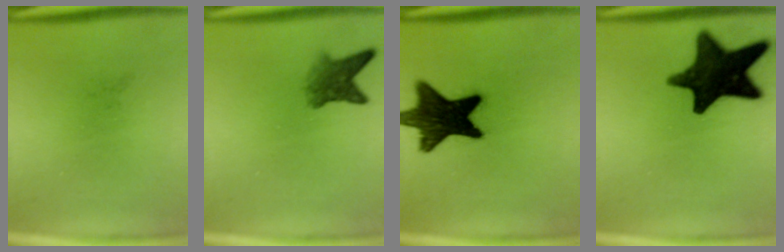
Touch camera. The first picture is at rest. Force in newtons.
{"total": 4.0}
{"total": 16.4}
{"total": 16.1}